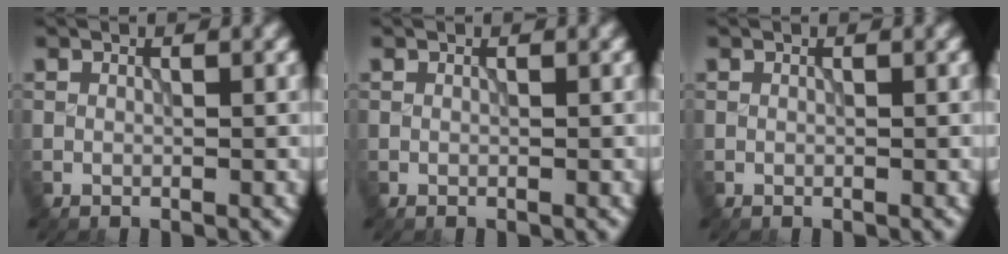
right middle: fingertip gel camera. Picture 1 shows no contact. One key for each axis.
{"total": 0.0}
{"total": 0.0}